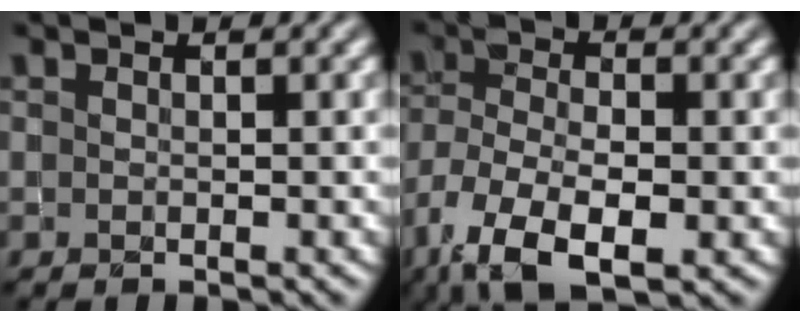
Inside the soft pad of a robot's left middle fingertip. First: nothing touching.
{"total": 8.5, "force": [-4.5, 3.7, 6.1], "torque": [-0.130, -0.013, -0.087]}